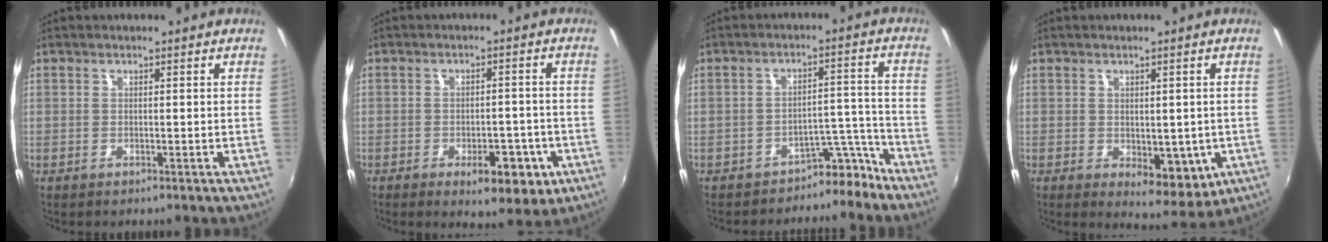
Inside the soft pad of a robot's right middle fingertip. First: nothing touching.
{"total": 8.6, "force": [-4.1, 4.2, 6.4], "torque": [-0.100, -0.006, -0.046]}
{"total": 6.6, "force": [-5.8, 2.9, 1.2], "torque": [-0.001, 0.037, -0.083]}
{"total": 6.9, "force": [-1.3, 4.2, 5.4], "torque": [-0.075, -0.019, -0.009]}